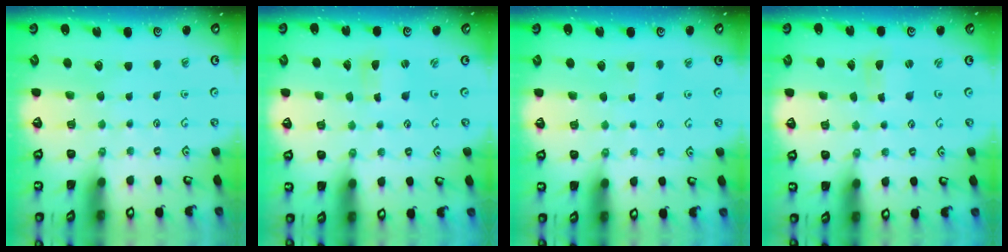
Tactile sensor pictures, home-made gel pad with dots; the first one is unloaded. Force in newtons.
{"total": 1.0, "press": 1.0, "slide": 0.2}
{"total": 2.4, "press": 2.4, "slide": 0.3}
{"total": 1.2, "press": 1.2, "slide": 0.2}